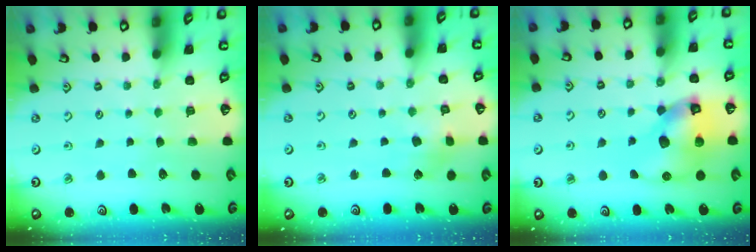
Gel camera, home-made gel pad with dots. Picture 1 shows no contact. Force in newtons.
{"total": 2.8, "press": 2.8, "slide": 0.1}
{"total": 13.6, "press": 13.4, "slide": 1.9}